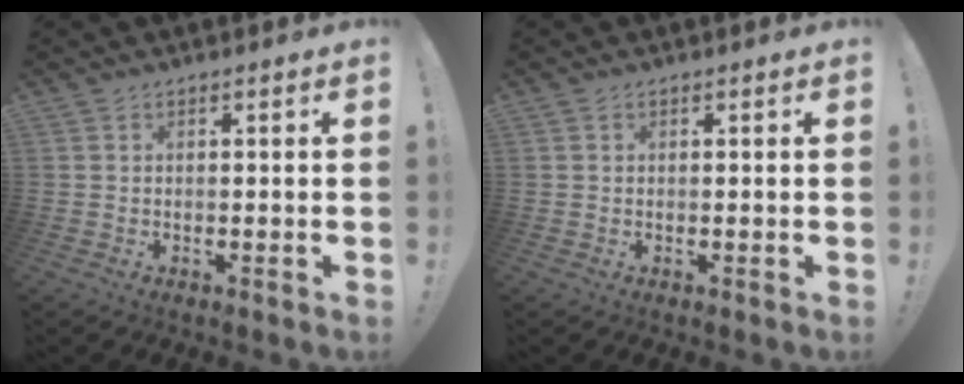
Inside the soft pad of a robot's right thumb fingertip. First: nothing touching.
{"total": 0.0}